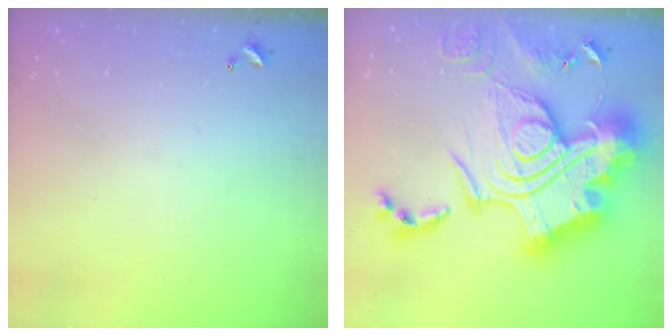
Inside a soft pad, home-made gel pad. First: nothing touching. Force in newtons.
{"total": 0.6, "press": 0.6, "slide": 0.0}